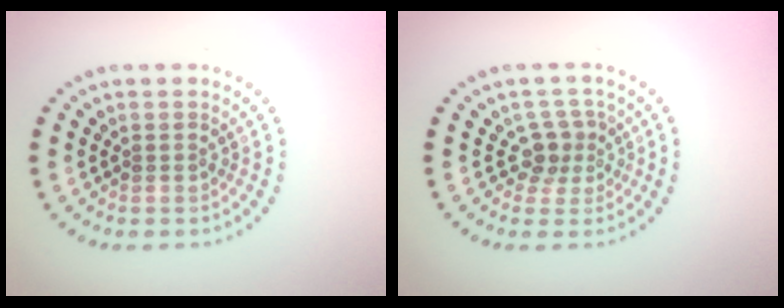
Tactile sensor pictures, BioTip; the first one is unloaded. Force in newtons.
{"total": 2.4, "press": 1.8, "slide": 1.5}